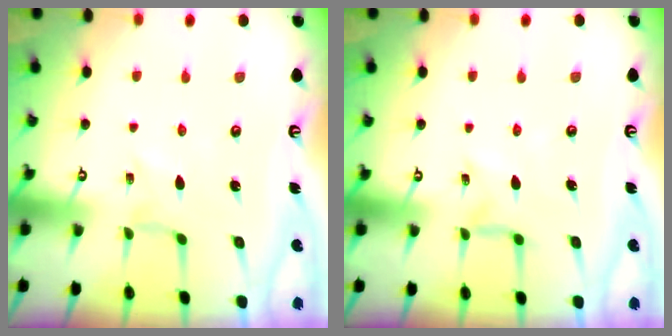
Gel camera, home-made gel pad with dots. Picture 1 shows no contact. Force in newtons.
{"total": 1.4, "press": 1.4, "slide": 0.3}